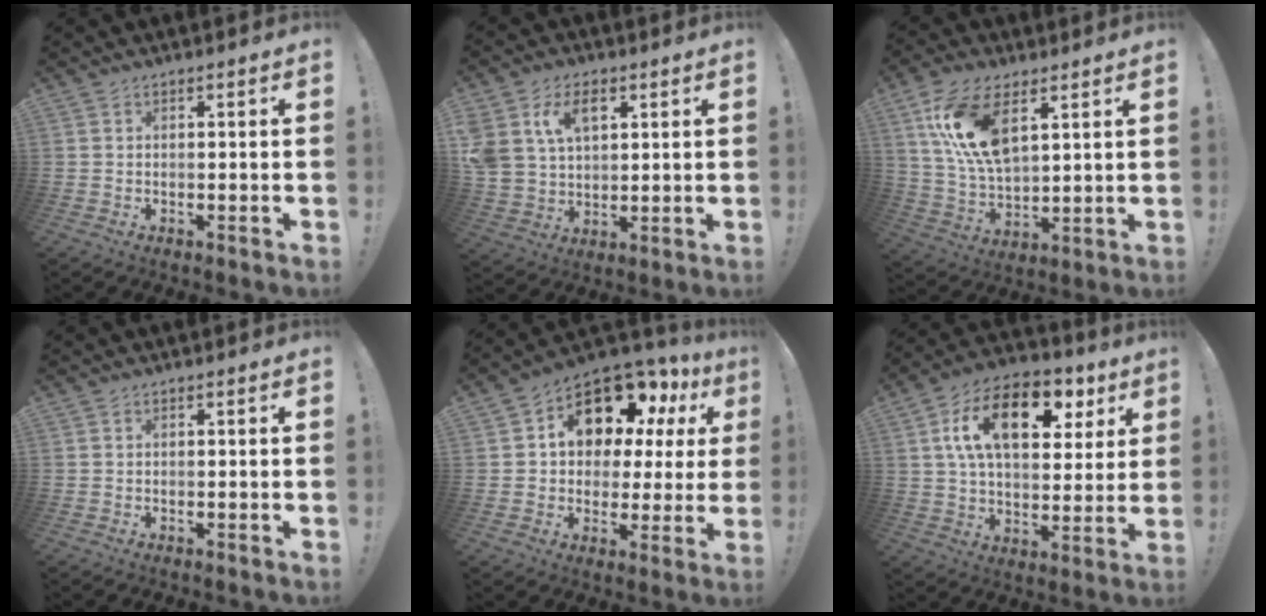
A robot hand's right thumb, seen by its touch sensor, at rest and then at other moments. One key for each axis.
{"total": 11.5, "fx": 5.3, "fy": 8.0, "fz": 6.3, "tx": -0.121, "ty": -0.010, "tz": 0.105}
{"total": 15.7, "fx": 7.4, "fy": 7.8, "fz": 11.5, "tx": -0.242, "ty": -0.026, "tz": 0.134}
{"total": 0.0}
{"total": 14.5, "fx": 8.1, "fy": 8.8, "fz": 8.1, "tx": -0.124, "ty": -0.060, "tz": 0.148}
{"total": 18.8, "fx": 7.1, "fy": 10.8, "fz": 13.7, "tx": -0.214, "ty": -0.015, "tz": 0.120}